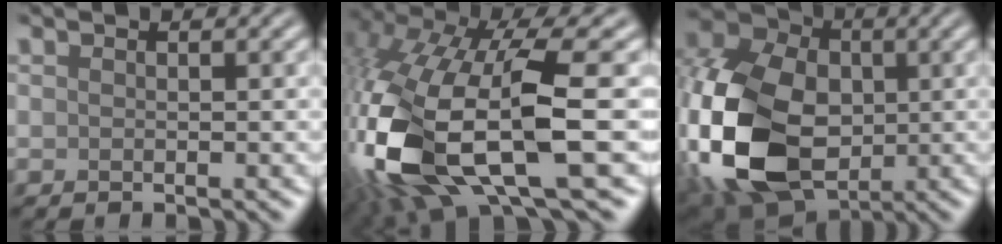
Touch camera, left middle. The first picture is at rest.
{"total": 16.5, "force": [-4.2, 6.4, 14.6], "torque": [-0.341, -0.043, -0.059]}
{"total": 17.1, "force": [-2.9, 12.1, 11.8], "torque": [-0.264, -0.030, -0.052]}